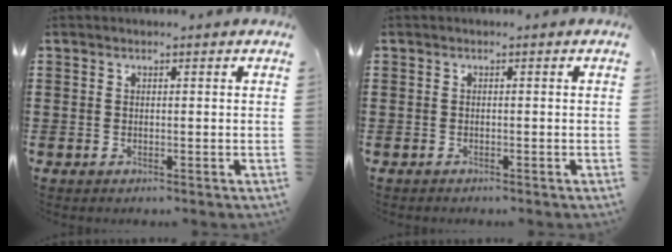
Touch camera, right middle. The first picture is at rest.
{"total": 0.5, "force": [-0.5, 0.2, -0.1], "torque": [0.000, 0.002, -0.012]}